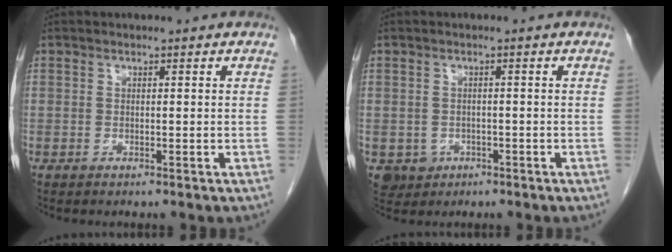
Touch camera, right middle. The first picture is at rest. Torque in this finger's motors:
{"motor_torque": [0.31, -0.06, 0.00, 0.00]}